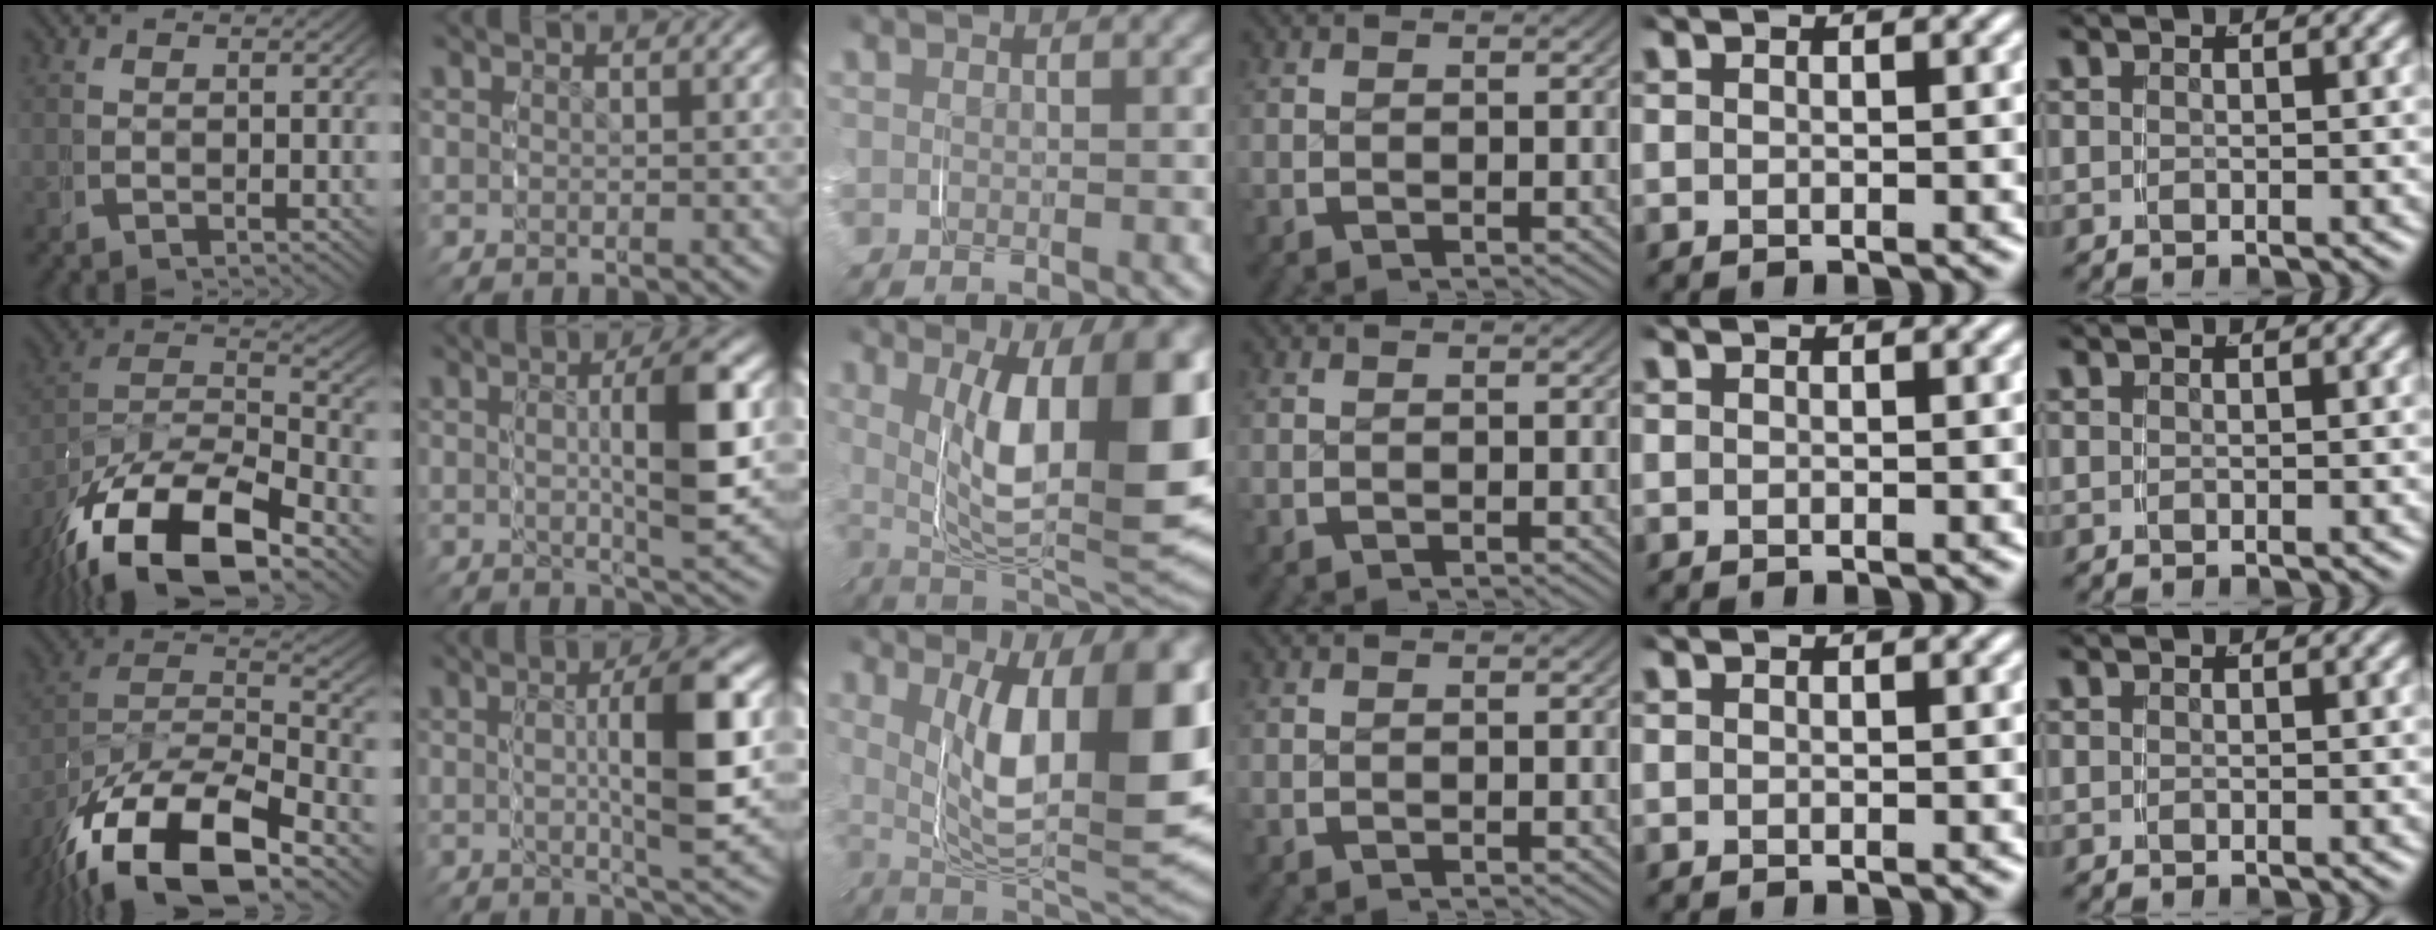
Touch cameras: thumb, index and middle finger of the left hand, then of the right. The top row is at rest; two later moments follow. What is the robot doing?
{"motion": "grasp_and_lifting", "object": "phone"}